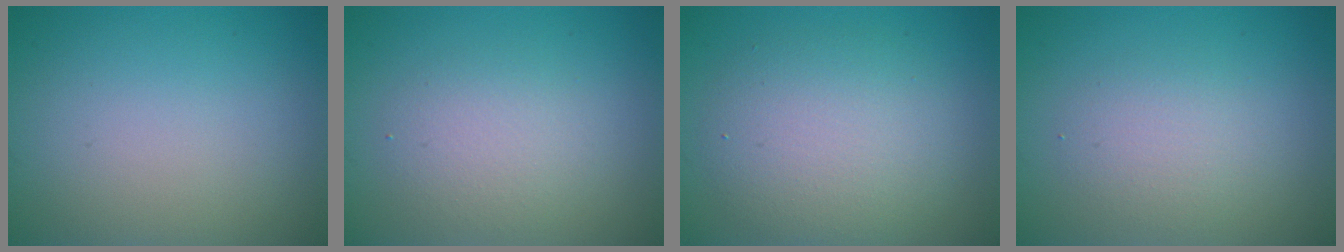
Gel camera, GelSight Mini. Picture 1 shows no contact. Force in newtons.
{"total": 2.8, "press": 2.8, "slide": 0.1}
{"total": 5.5, "press": 5.5, "slide": 0.4}
{"total": 2.3, "press": 2.3, "slide": 0.2}